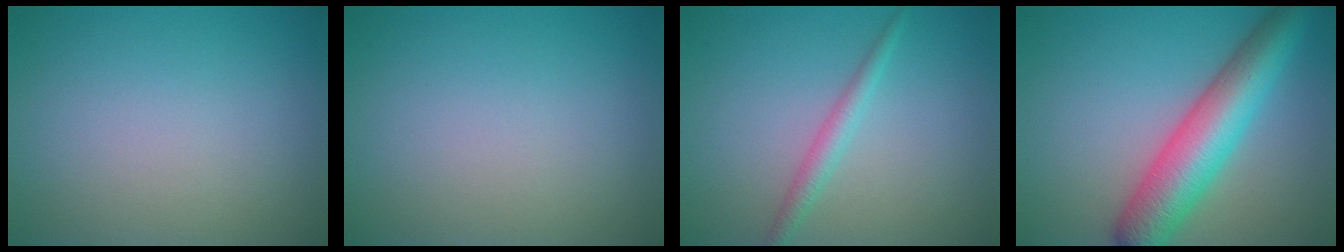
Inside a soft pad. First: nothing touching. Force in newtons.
{"total": 0.0}
{"total": 1.8, "press": 1.8, "slide": 0.1}
{"total": 7.9, "press": 7.9, "slide": 0.3}